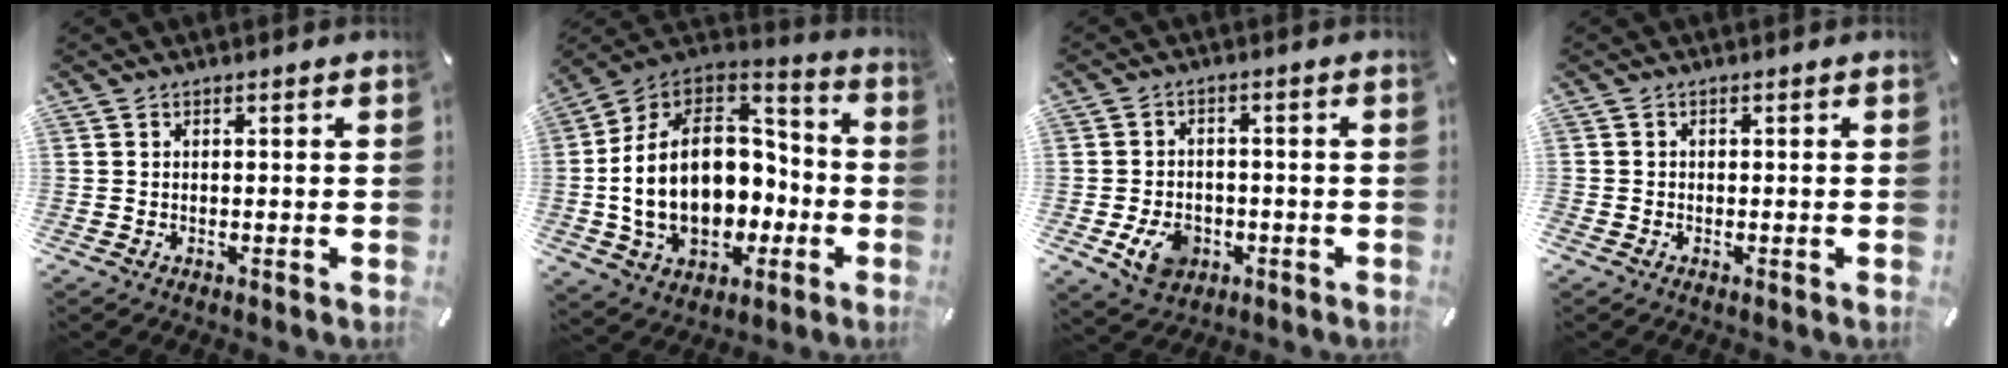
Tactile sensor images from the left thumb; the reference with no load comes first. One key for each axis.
{"total": 23.9, "fx": -3.2, "fy": 17.1, "fz": 16.4, "tx": -0.315, "ty": 0.000, "tz": -0.043}
{"total": 7.0, "fx": -2.4, "fy": 5.6, "fz": 3.5, "tx": -0.074, "ty": 0.009, "tz": -0.042}
{"total": 0.7, "fx": -0.5, "fy": 0.4, "fz": 0.1, "tx": 0.001, "ty": 0.001, "tz": -0.011}